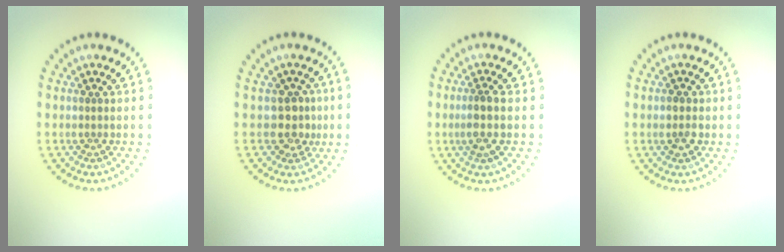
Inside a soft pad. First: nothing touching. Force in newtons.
{"total": 2.4, "press": 2.0, "slide": 1.3}
{"total": 2.0, "press": 1.6, "slide": 1.2}
{"total": 1.4, "press": 1.4, "slide": 0.2}